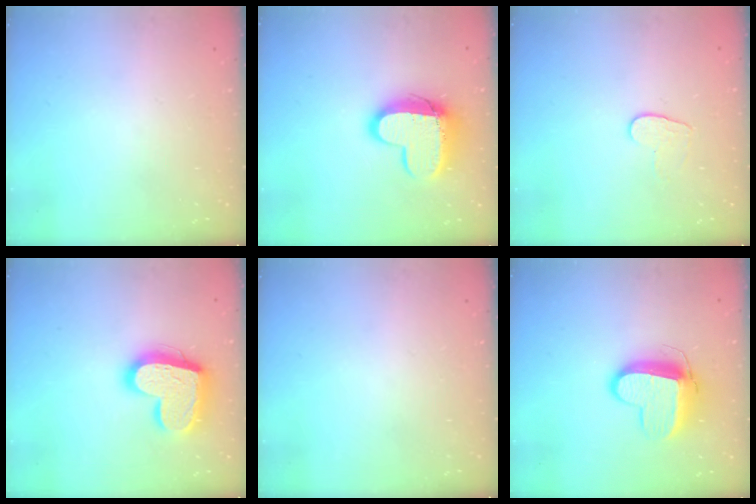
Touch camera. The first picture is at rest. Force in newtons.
{"total": 12.7, "press": 12.7, "slide": 0.9}
{"total": 5.3, "press": 5.3, "slide": 0.5}
{"total": 18.3, "press": 18.2, "slide": 1.7}
{"total": 0.0}
{"total": 11.7, "press": 11.6, "slide": 1.3}